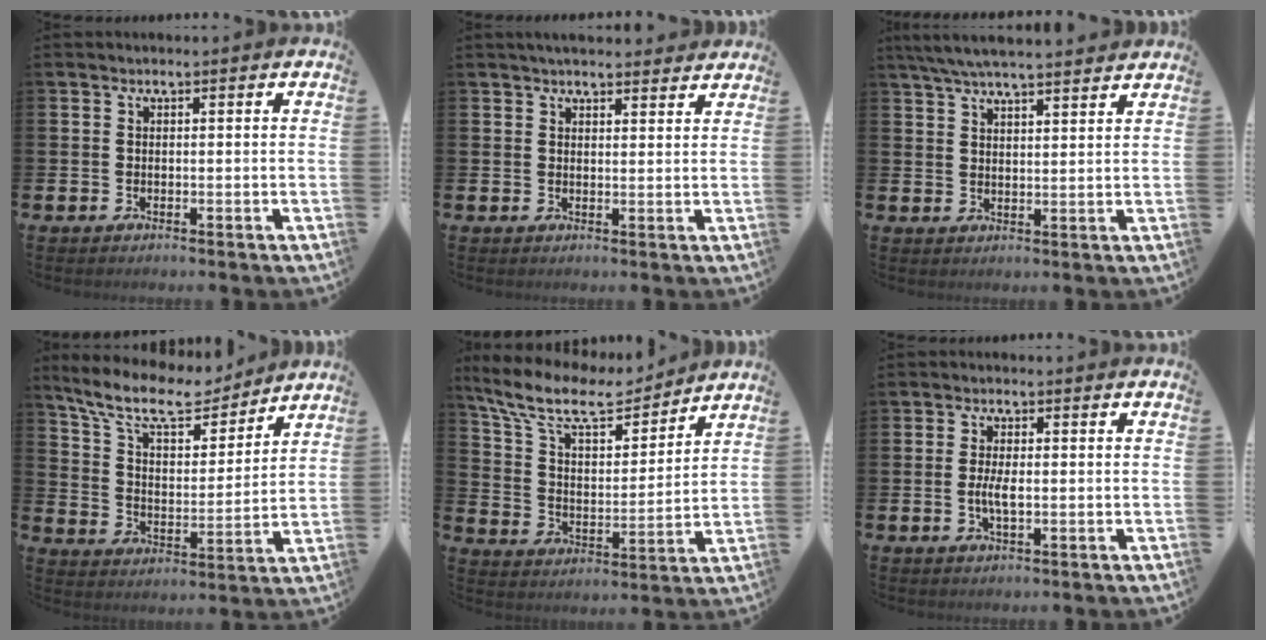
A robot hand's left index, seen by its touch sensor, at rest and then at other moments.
{"total": 3.3, "force": [3.2, 0.6, 0.4], "torque": [-0.005, -0.014, 0.057]}
{"total": 5.8, "force": [5.4, 0.4, 1.9], "torque": [-0.059, -0.014, 0.100]}
{"total": 11.0, "force": [9.7, 3.0, 4.3], "torque": [-0.115, -0.059, 0.168]}
{"total": 11.6, "force": [10.1, 3.2, 4.8], "torque": [-0.135, -0.058, 0.175]}
{"total": 2.8, "force": [-0.3, 1.0, 2.6], "torque": [-0.047, 0.000, -0.006]}